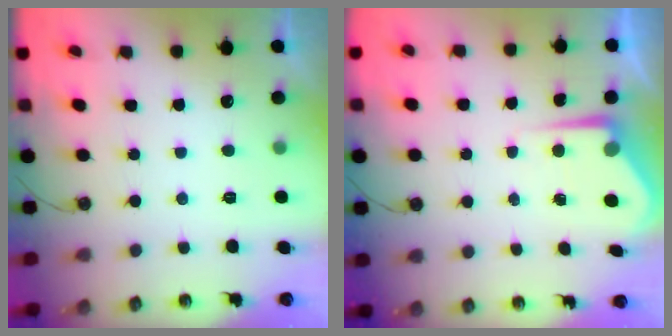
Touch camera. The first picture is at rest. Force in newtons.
{"total": 5.2, "press": 5.2, "slide": 0.2}